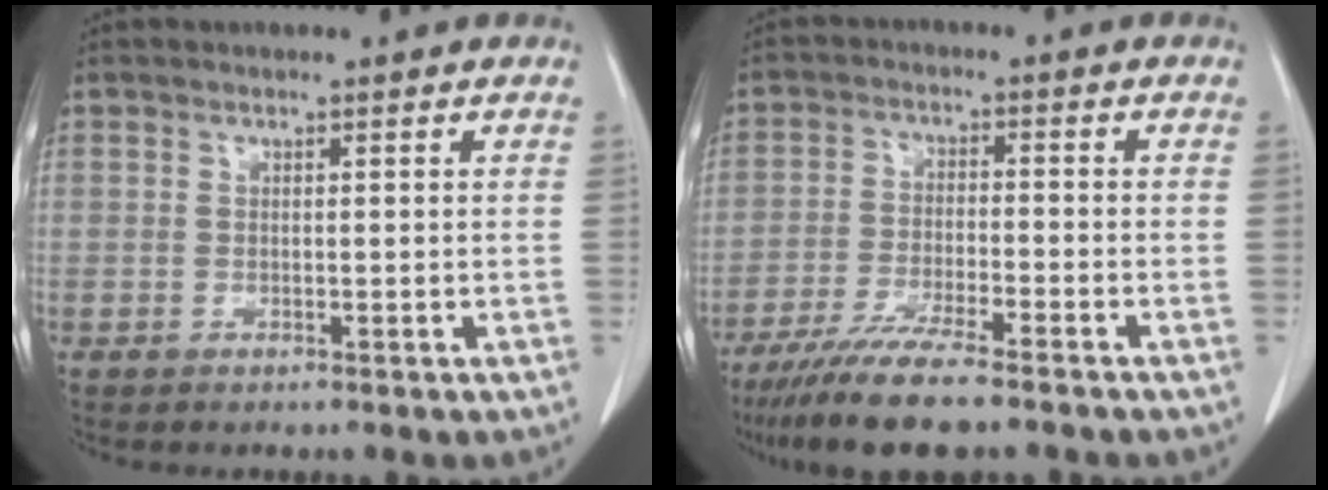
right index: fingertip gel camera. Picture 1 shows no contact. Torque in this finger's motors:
{"motor_torque": [0.51, -0.57, 0.54, 0.18]}